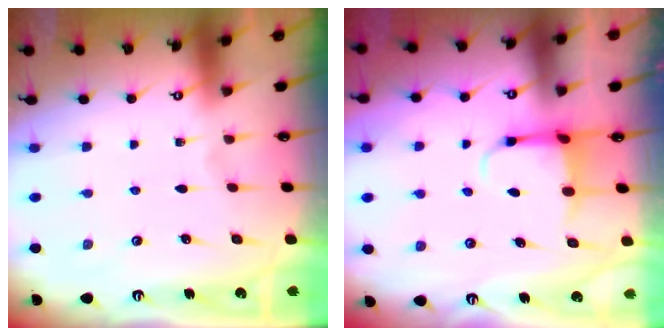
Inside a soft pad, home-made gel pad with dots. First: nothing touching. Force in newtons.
{"total": 4.0, "press": 3.8, "slide": 1.1}